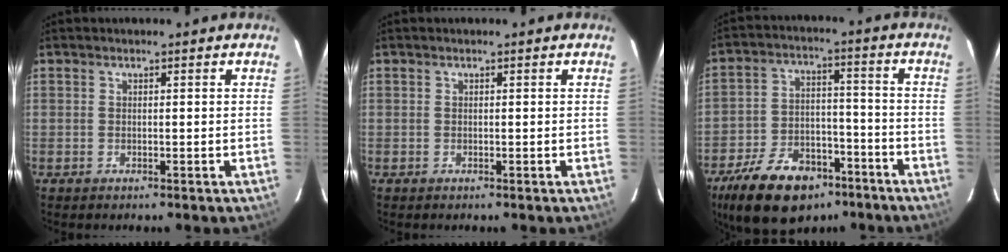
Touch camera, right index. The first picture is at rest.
{"total": 0.0}
{"total": 18.4, "force": [-12.1, 10.0, 9.4], "torque": [-0.204, 0.006, -0.187]}